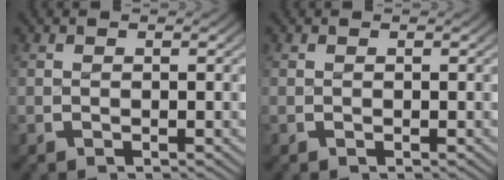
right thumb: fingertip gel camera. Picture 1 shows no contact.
{"total": 0.0}